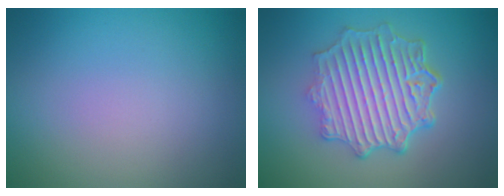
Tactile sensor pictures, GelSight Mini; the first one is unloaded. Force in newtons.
{"total": 6.6, "press": 5.1, "slide": 4.1}